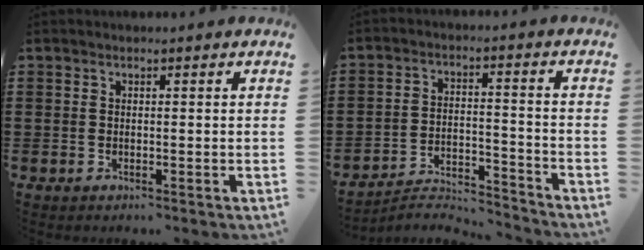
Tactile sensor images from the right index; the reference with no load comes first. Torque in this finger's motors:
{"motor_torque": [-0.90, 0.39, -0.62, -0.21]}